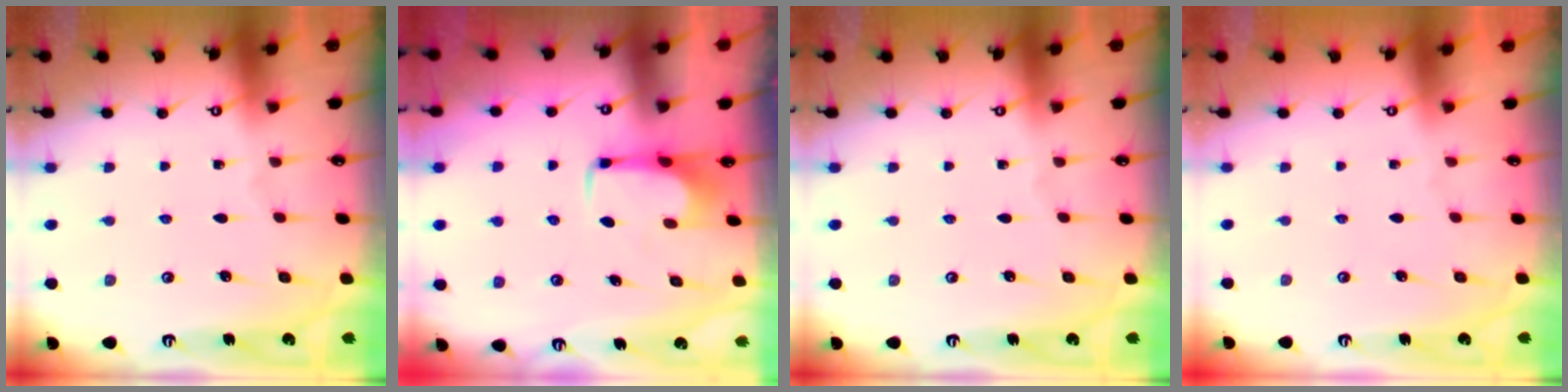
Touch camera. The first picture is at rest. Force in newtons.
{"total": 1.7, "press": 1.6, "slide": 0.4}
{"total": 0.0}
{"total": 1.5, "press": 1.4, "slide": 0.6}